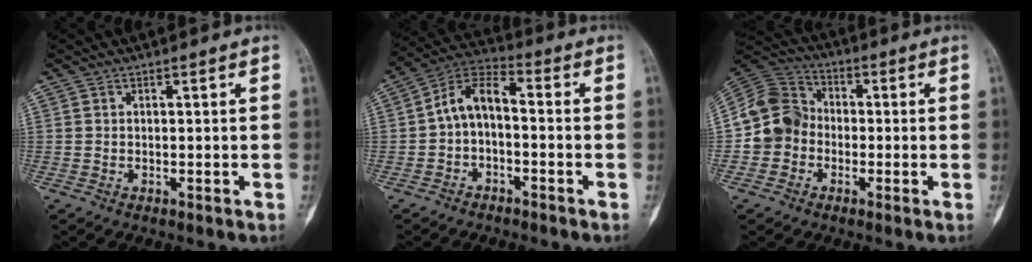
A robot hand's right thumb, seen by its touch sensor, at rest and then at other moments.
{"total": 8.0, "force": [-1.3, 4.6, 6.4], "torque": [-0.106, 0.041, -0.039]}
{"total": 10.0, "force": [-1.8, 9.1, 3.7], "torque": [-0.051, 0.031, -0.048]}